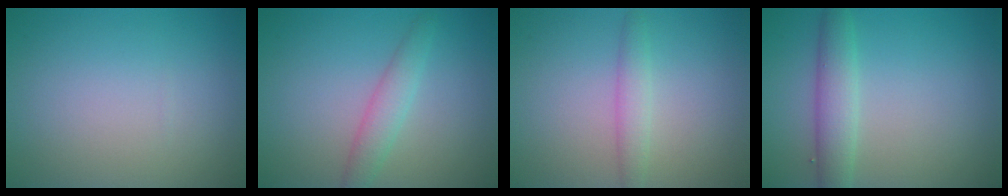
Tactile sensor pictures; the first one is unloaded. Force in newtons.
{"total": 2.3, "press": 2.3, "slide": 0.1}
{"total": 1.8, "press": 1.8, "slide": 0.1}
{"total": 3.2, "press": 3.2, "slide": 0.2}